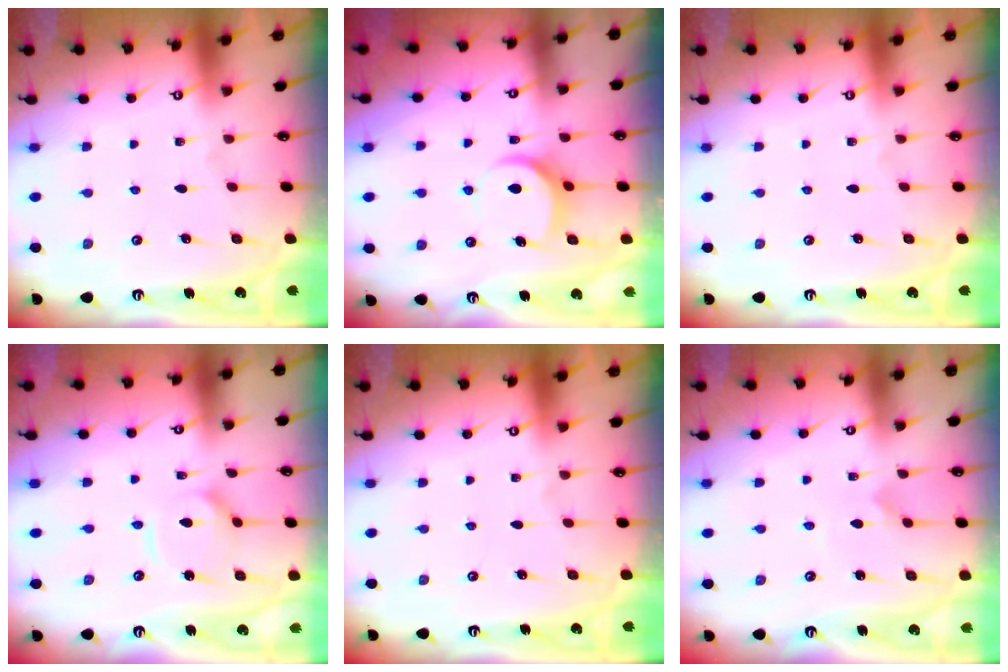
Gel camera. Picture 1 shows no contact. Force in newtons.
{"total": 8.2, "press": 8.1, "slide": 1.1}
{"total": 0.0}
{"total": 8.2, "press": 8.2, "slide": 0.8}
{"total": 0.0}
{"total": 2.8, "press": 2.8, "slide": 0.2}